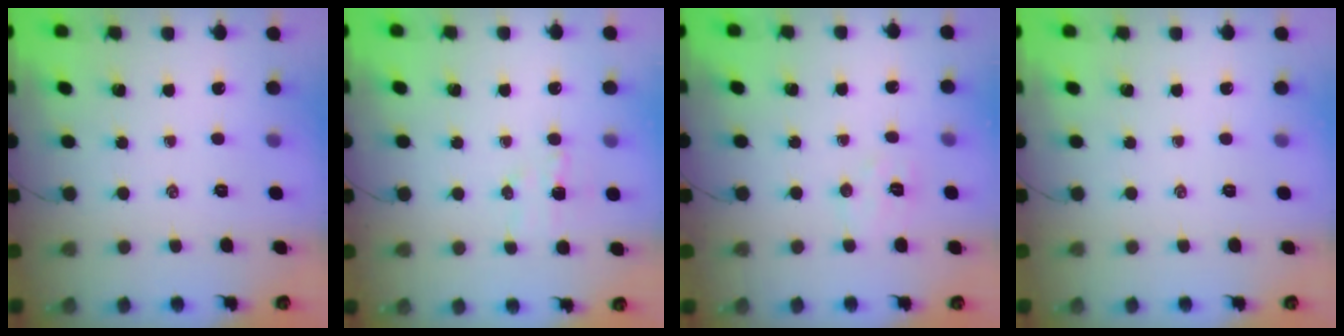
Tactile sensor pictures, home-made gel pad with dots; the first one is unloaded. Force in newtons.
{"total": 5.4, "press": 5.3, "slide": 1.1}
{"total": 5.7, "press": 5.6, "slide": 1.1}
{"total": 0.0}